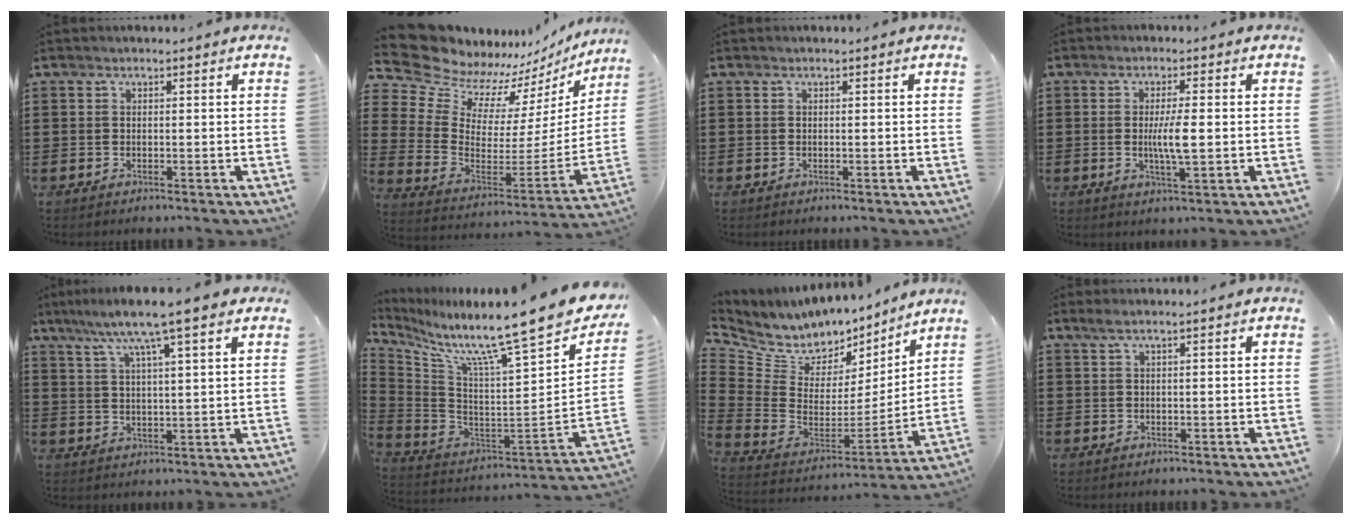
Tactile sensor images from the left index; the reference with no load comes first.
{"total": 10.1, "force": [9.0, 4.2, 1.7], "torque": [-0.094, -0.073, 0.162]}
{"total": 0.0}
{"total": 4.8, "force": [-0.1, 0.8, 4.7], "torque": [-0.092, -0.003, -0.007]}
{"total": 8.4, "force": [6.1, 0.2, 5.8], "torque": [-0.124, -0.021, 0.101]}
{"total": 12.5, "force": [9.8, 0.0, 7.7], "torque": [-0.142, -0.093, 0.148]}
{"total": 7.3, "force": [6.1, 3.9, 1.3], "torque": [-0.073, -0.054, 0.110]}
{"total": 1.2, "force": [0.7, -0.1, 1.0], "torque": [-0.020, -0.002, 0.013]}